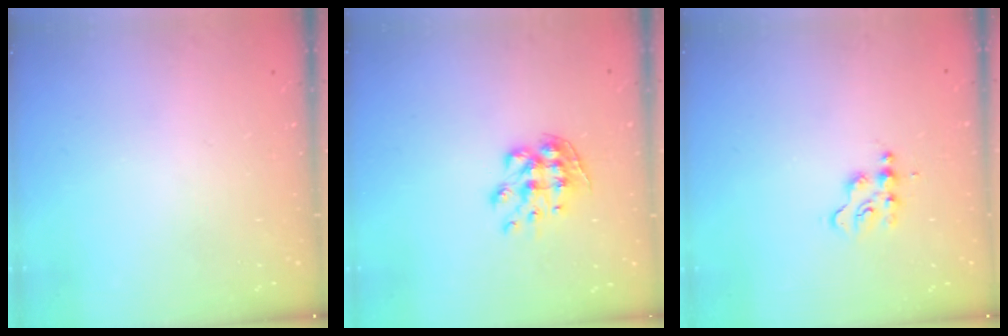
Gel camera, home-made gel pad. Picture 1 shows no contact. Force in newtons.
{"total": 8.4, "press": 8.3, "slide": 0.4}
{"total": 2.9, "press": 2.9, "slide": 0.4}